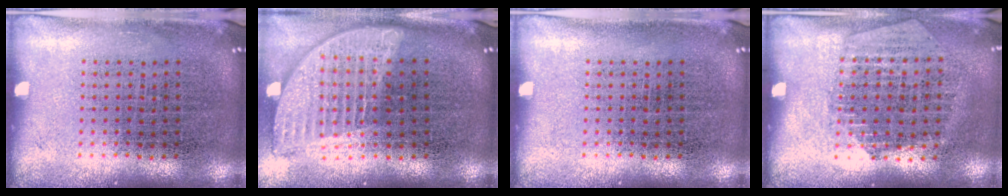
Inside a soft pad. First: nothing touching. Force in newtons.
{"total": 2.0, "press": 1.6, "slide": 1.2}
{"total": 0.0}
{"total": 1.3, "press": 1.2, "slide": 0.5}